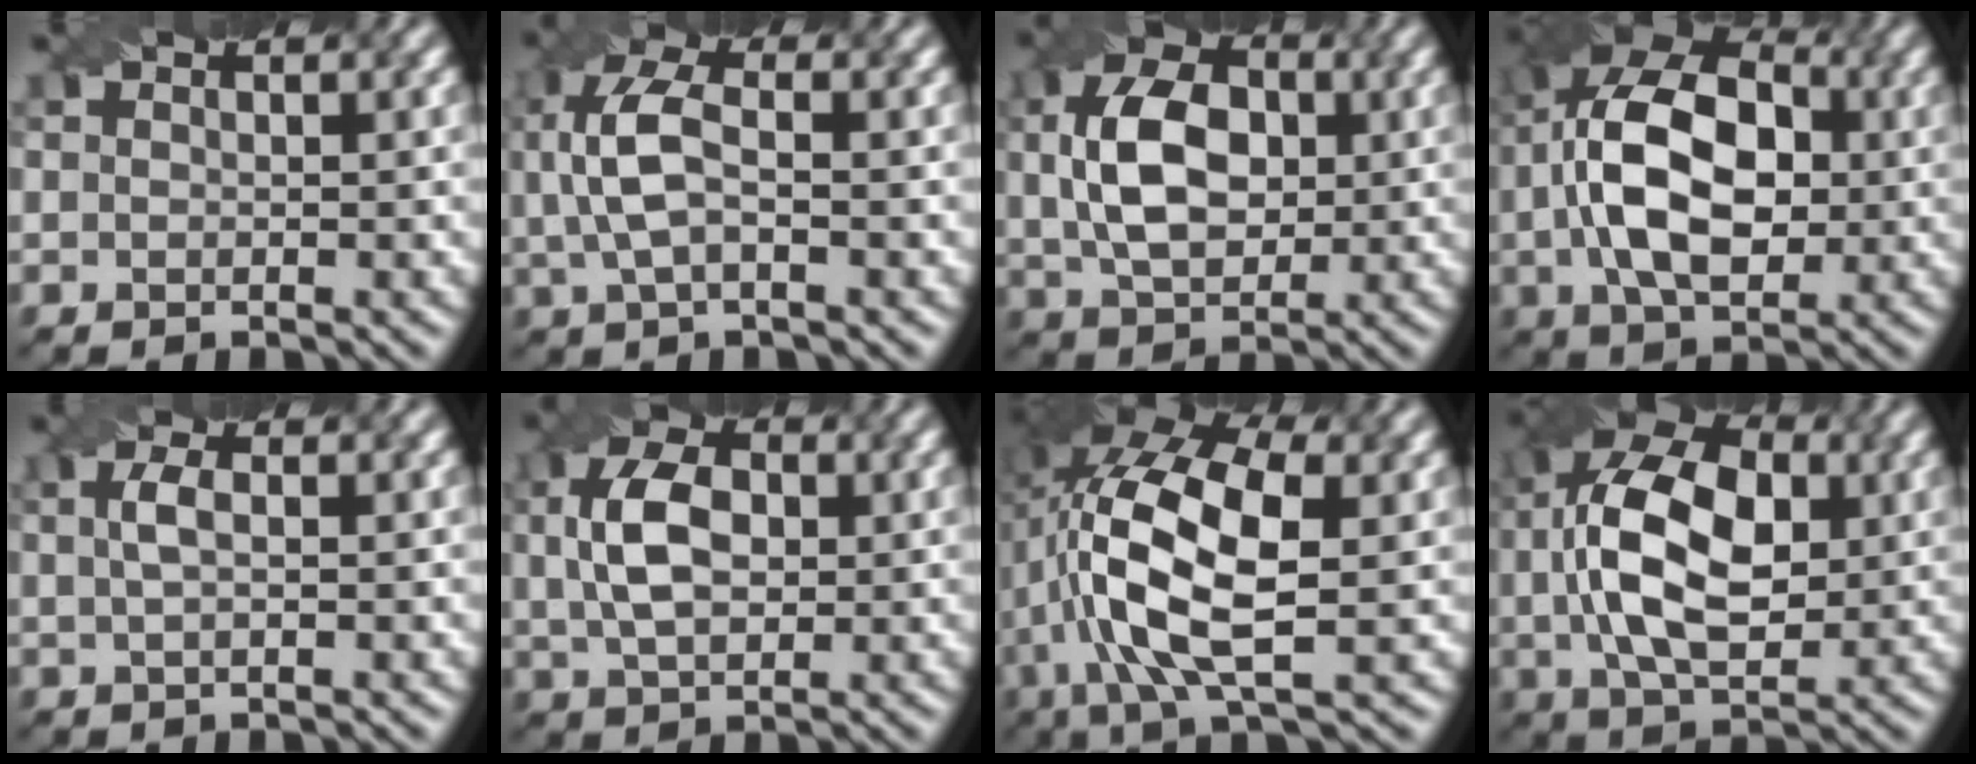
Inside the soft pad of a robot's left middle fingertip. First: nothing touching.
{"total": 5.3, "force": [0.5, 2.5, 4.6], "torque": [-0.115, 0.008, 0.007]}
{"total": 7.9, "force": [0.9, 5.2, 5.9], "torque": [-0.123, 0.009, 0.017]}
{"total": 12.0, "force": [0.5, 7.1, 9.7], "torque": [-0.189, 0.022, -0.001]}
{"total": 1.7, "force": [0.3, 0.5, 1.6], "torque": [-0.034, 0.007, 0.004]}
{"total": 6.2, "force": [0.9, 3.9, 4.7], "torque": [-0.100, 0.011, 0.013]}
{"total": 12.5, "force": [1.0, 5.6, 11.1], "torque": [-0.236, 0.012, 0.016]}
{"total": 11.6, "force": [1.5, 6.5, 9.5], "torque": [-0.188, 0.019, 0.020]}